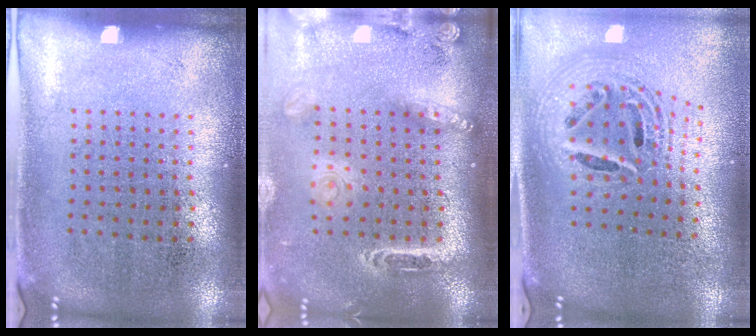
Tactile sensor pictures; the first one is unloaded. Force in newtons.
{"total": 2.4, "press": 1.9, "slide": 1.5}
{"total": 2.3, "press": 1.7, "slide": 1.5}